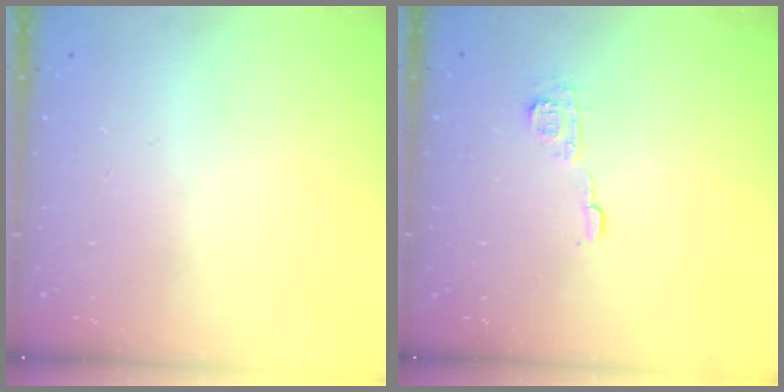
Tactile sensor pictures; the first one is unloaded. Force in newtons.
{"total": 6.4, "press": 6.4, "slide": 0.5}